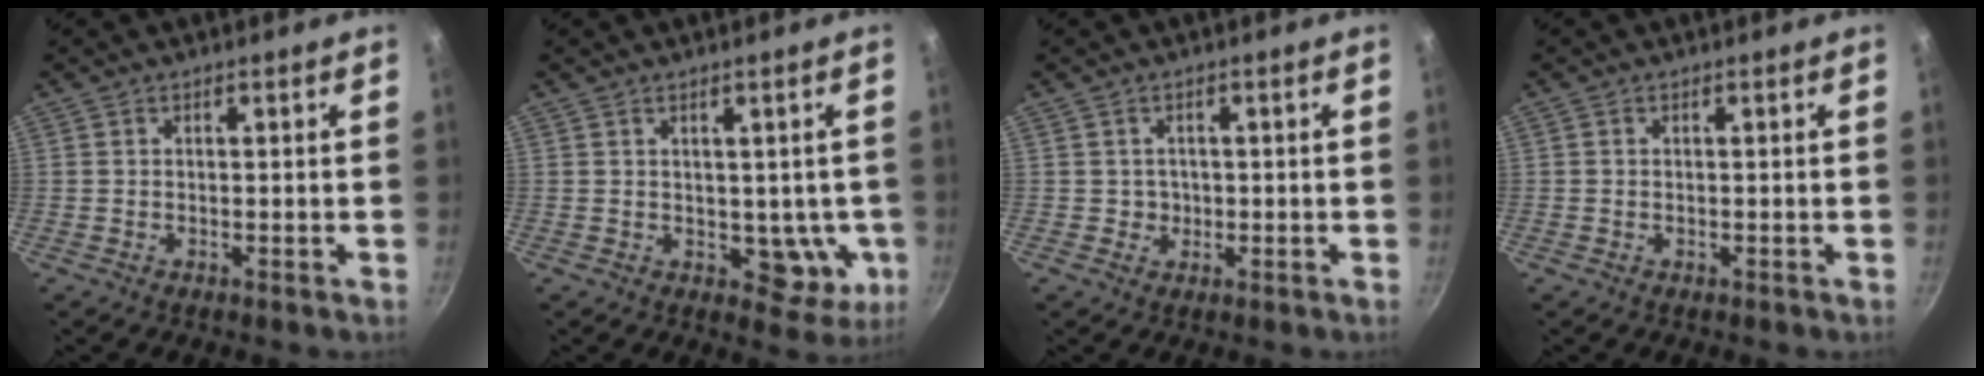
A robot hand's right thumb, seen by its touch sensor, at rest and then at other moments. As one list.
[{"total": 6.8, "force": [0.1, 4.6, 5.0], "torque": [-0.036, -0.003, 0.012]}, {"total": 2.0, "force": [0.0, 2.0, 0.4], "torque": [0.009, 0.000, 0.000]}, {"total": 0.0}]